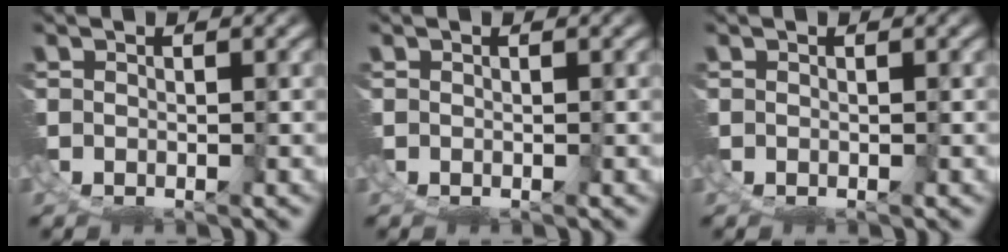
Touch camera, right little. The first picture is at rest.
{"total": 0.0}
{"total": 0.0}